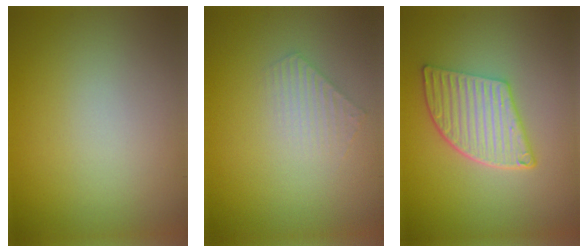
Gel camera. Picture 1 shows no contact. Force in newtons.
{"total": 1.5, "press": 1.5, "slide": 0.3}
{"total": 5.7, "press": 4.2, "slide": 3.8}